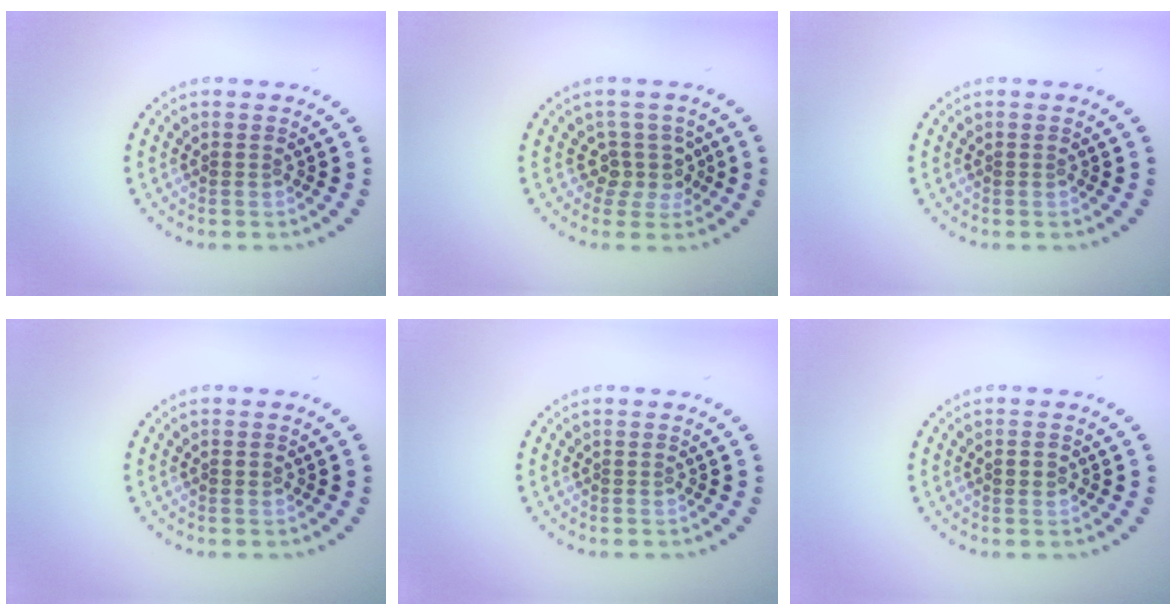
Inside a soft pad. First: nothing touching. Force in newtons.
{"total": 2.5, "press": 1.9, "slide": 1.6}
{"total": 0.0}
{"total": 0.8, "press": 0.8, "slide": 0.1}
{"total": 0.0}
{"total": 1.4, "press": 1.4, "slide": 0.1}